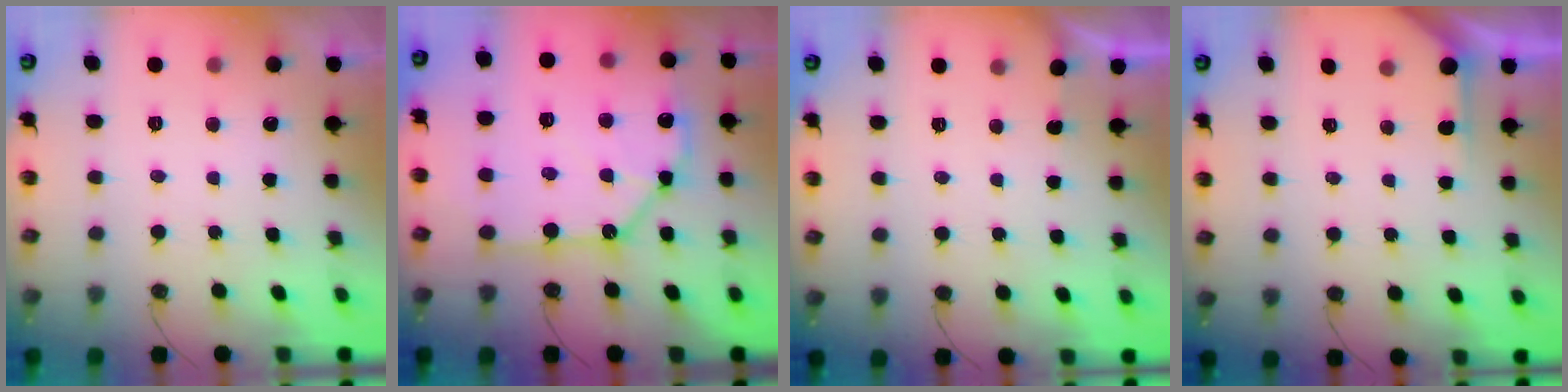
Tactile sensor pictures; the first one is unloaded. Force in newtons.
{"total": 15.2, "press": 15.1, "slide": 1.7}
{"total": 0.7, "press": 0.7, "slide": 0.1}
{"total": 3.2, "press": 3.2, "slide": 0.3}